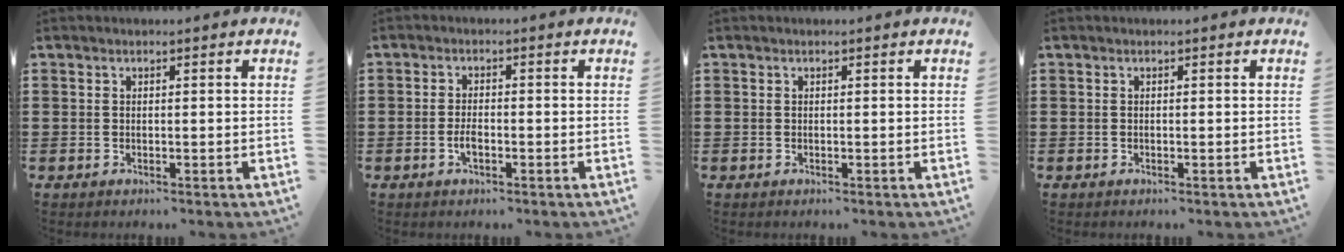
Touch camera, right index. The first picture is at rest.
{"total": 2.1, "force": [-0.8, 0.8, 1.8], "torque": [-0.044, -0.005, -0.015]}
{"total": 0.0}
{"total": 0.0}